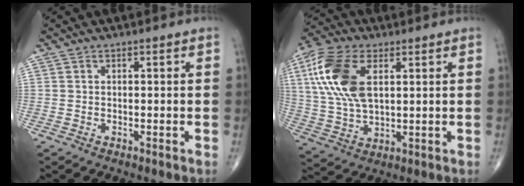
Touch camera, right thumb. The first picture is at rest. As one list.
[{"total": 15.5, "force": [4.6, 8.1, 12.4], "torque": [-0.260, 0.000, 0.089]}]